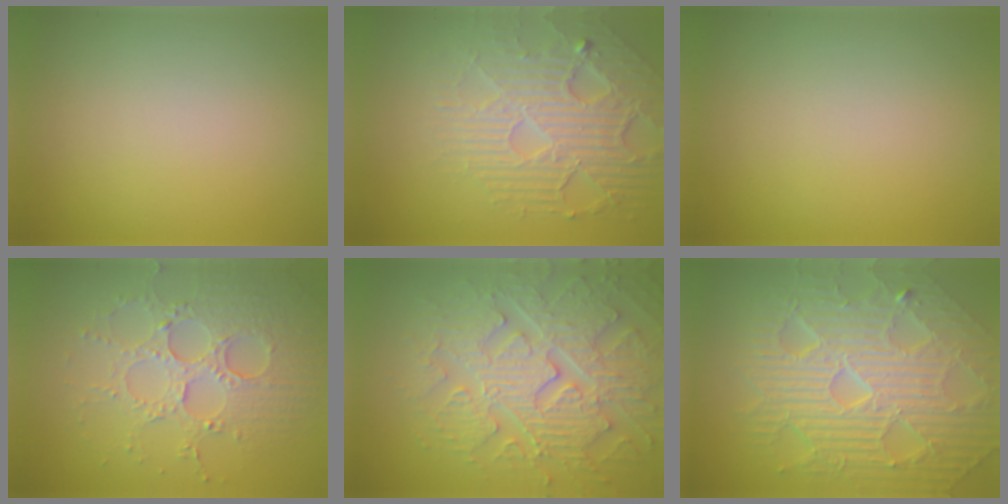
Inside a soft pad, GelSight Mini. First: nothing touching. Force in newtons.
{"total": 6.4, "press": 4.8, "slide": 4.3}
{"total": 0.0}
{"total": 4.5, "press": 4.2, "slide": 1.7}
{"total": 7.8, "press": 6.3, "slide": 4.6}
{"total": 11.1, "press": 7.2, "slide": 8.5}